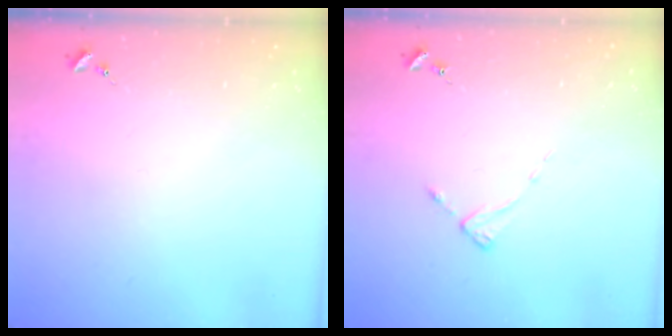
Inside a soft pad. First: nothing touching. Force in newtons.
{"total": 2.0, "press": 2.0, "slide": 0.3}